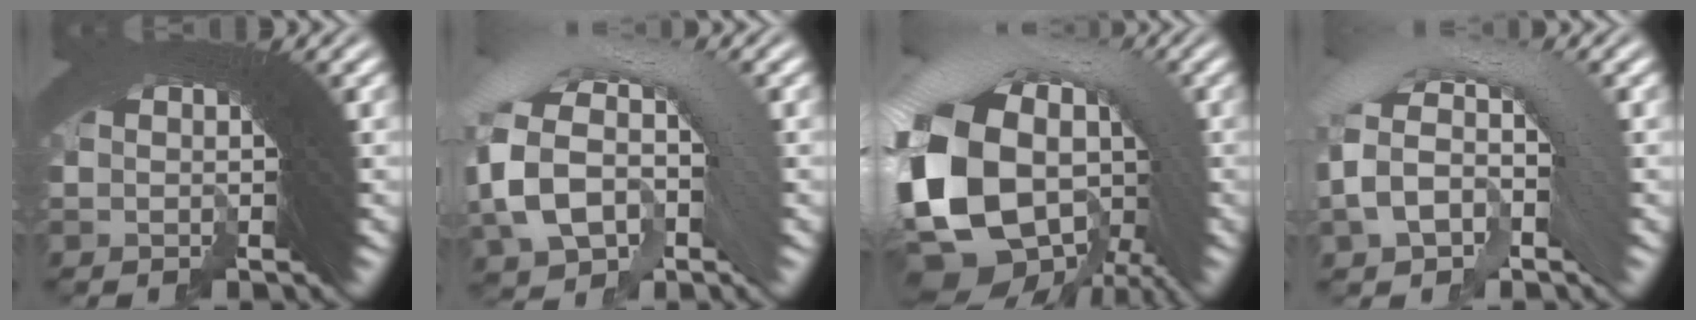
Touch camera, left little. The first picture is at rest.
{"total": 7.6, "force": [1.0, 4.9, 5.7], "torque": [-0.098, 0.020, 0.007]}
{"total": 15.2, "force": [-0.8, 10.8, 10.7], "torque": [-0.235, -0.030, -0.008]}
{"total": 6.3, "force": [1.0, 3.9, 4.9], "torque": [-0.077, 0.031, 0.002]}